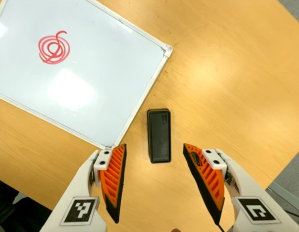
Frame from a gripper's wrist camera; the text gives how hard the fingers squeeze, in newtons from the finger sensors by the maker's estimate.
{"total": 0.0}